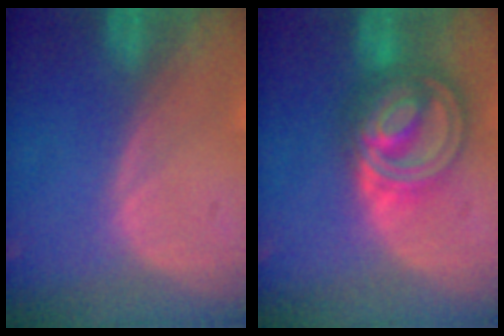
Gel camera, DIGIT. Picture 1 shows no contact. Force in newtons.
{"total": 8.9, "press": 8.9, "slide": 0.7}